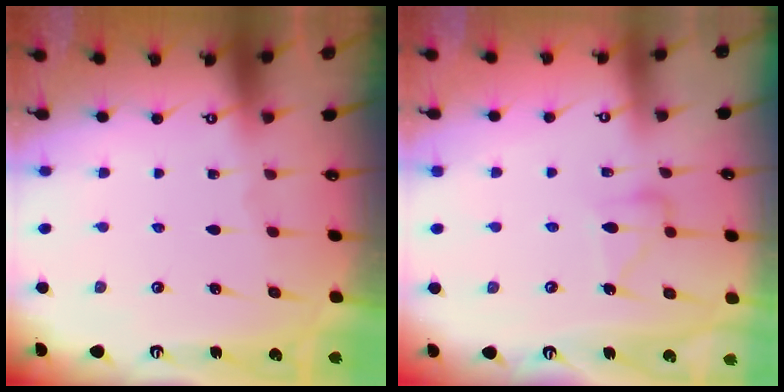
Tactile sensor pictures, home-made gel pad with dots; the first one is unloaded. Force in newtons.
{"total": 8.8, "press": 8.8, "slide": 0.7}